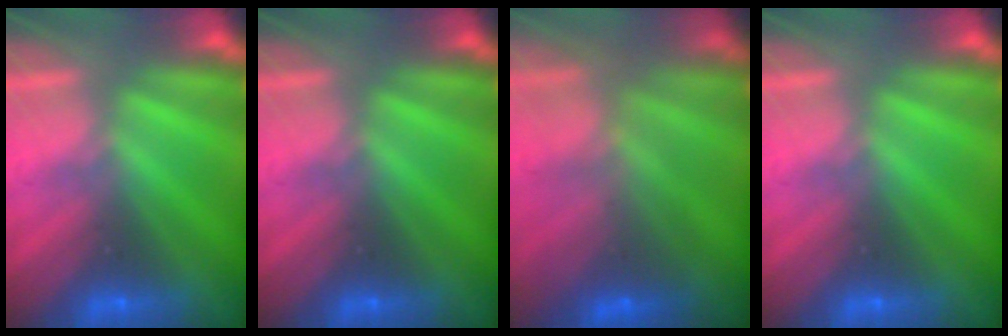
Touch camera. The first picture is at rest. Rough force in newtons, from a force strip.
{"total": 0.0}
{"total": 7.7}
{"total": 0.0}